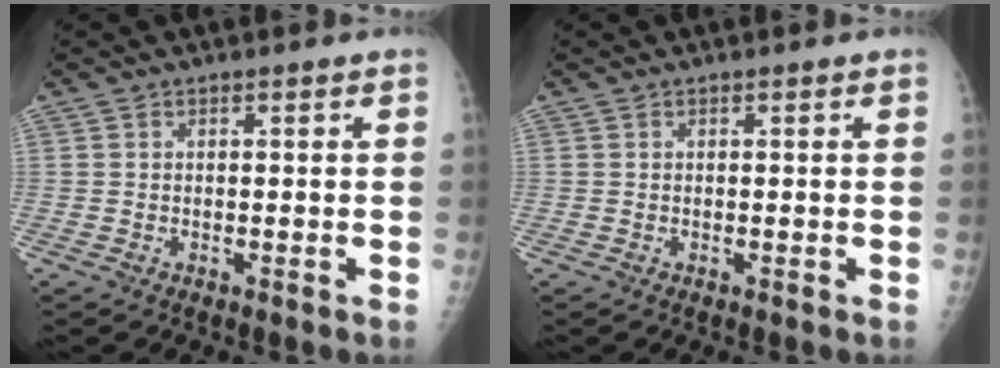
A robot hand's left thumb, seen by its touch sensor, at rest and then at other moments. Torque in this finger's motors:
{"motor_torque": [0.00, 0.00, -0.02, -0.02, 0.00]}